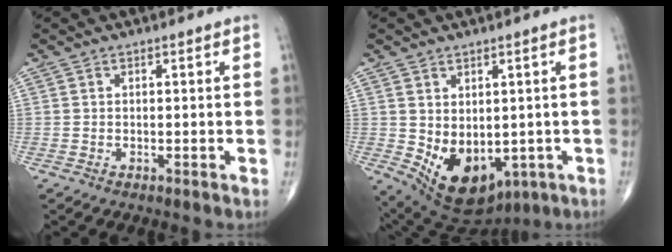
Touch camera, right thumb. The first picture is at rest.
{"total": 12.3, "force": [-2.1, 8.2, 8.9], "torque": [-0.119, -0.009, 0.000]}